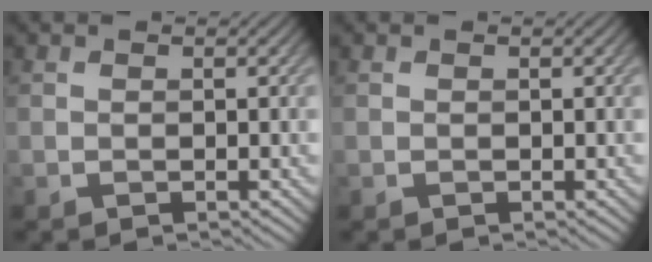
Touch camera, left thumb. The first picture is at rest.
{"total": 0.0}